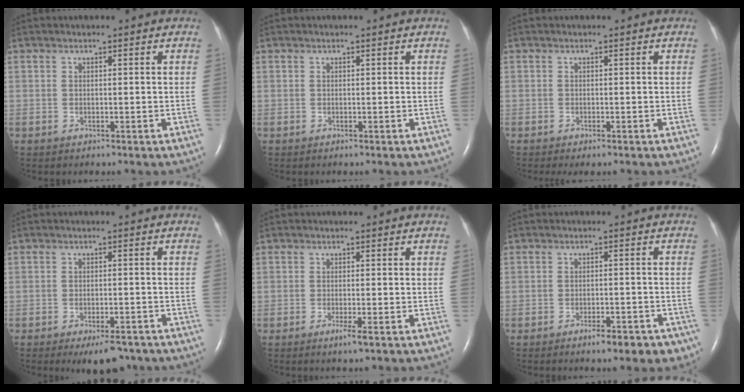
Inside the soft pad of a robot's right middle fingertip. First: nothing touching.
{"total": 0.0}
{"total": 1.4, "force": [-1.0, 0.2, 0.9], "torque": [-0.014, -0.005, -0.014]}
{"total": 5.5, "force": [-4.2, 1.9, 3.1], "torque": [-0.038, -0.003, -0.058]}
{"total": 1.8, "force": [-0.9, -0.2, 1.5], "torque": [-0.030, -0.006, -0.016]}
{"total": 5.4, "force": [-3.8, 1.8, 3.5], "torque": [-0.037, 0.001, -0.048]}